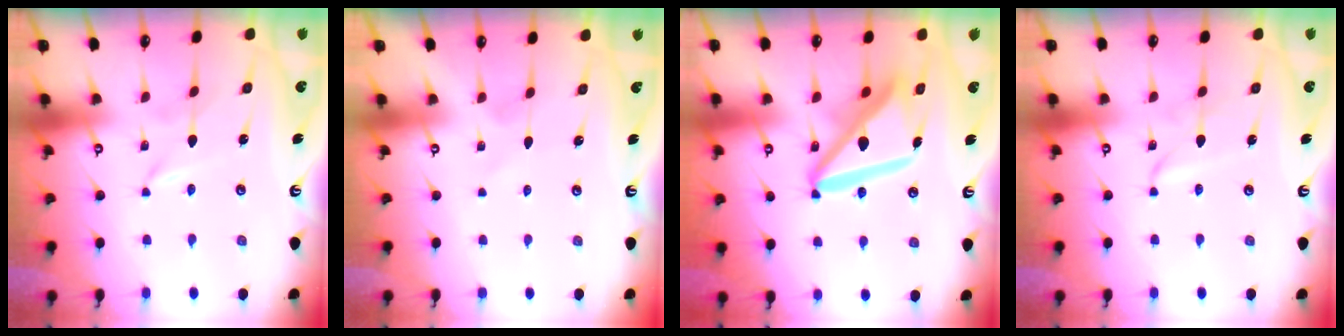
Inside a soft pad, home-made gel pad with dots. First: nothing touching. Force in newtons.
{"total": 1.3, "press": 1.3, "slide": 0.1}
{"total": 16.7, "press": 16.6, "slide": 2.2}
{"total": 1.9, "press": 1.8, "slide": 0.3}